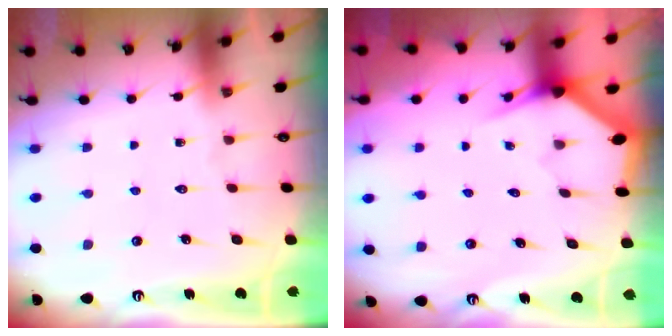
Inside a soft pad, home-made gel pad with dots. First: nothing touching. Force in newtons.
{"total": 3.0, "press": 3.0, "slide": 0.0}